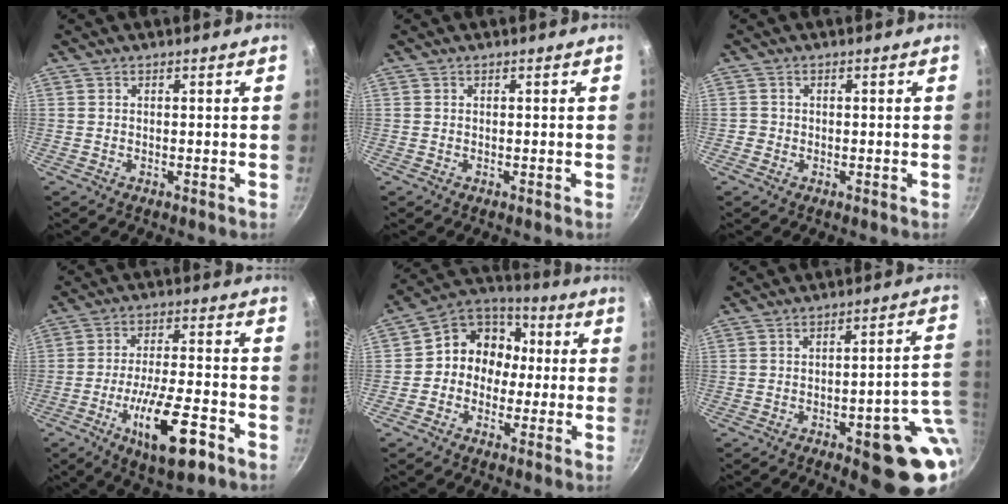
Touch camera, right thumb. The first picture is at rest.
{"total": 0.0}
{"total": 1.1, "force": [-0.5, 1.0, 0.1], "torque": [0.000, 0.004, -0.009]}
{"total": 14.6, "force": [-6.8, 4.1, 12.2], "torque": [-0.204, 0.023, -0.114]}
{"total": 11.2, "force": [-0.5, 9.9, 5.2], "torque": [-0.034, 0.041, -0.032]}
{"total": 15.7, "force": [-3.9, 5.0, 14.3], "torque": [-0.131, 0.024, -0.045]}